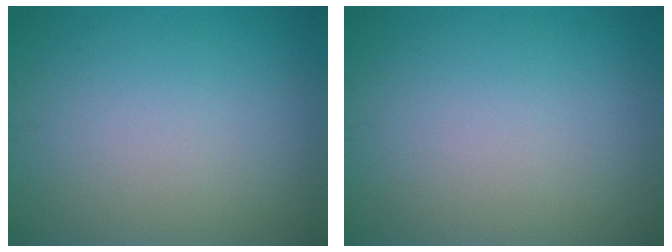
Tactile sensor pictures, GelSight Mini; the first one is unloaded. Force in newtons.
{"total": 0.0}